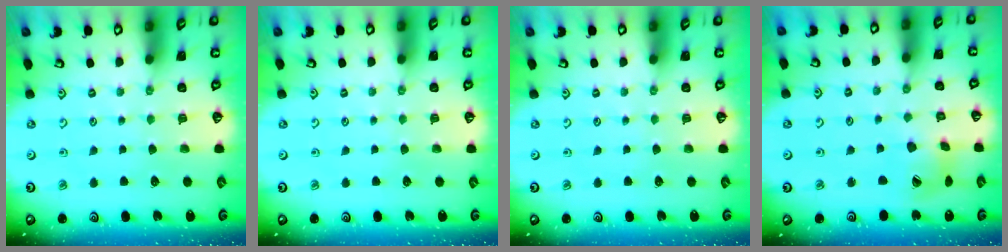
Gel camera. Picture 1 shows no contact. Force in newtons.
{"total": 0.0}
{"total": 0.0}
{"total": 8.9, "press": 8.8, "slide": 1.1}